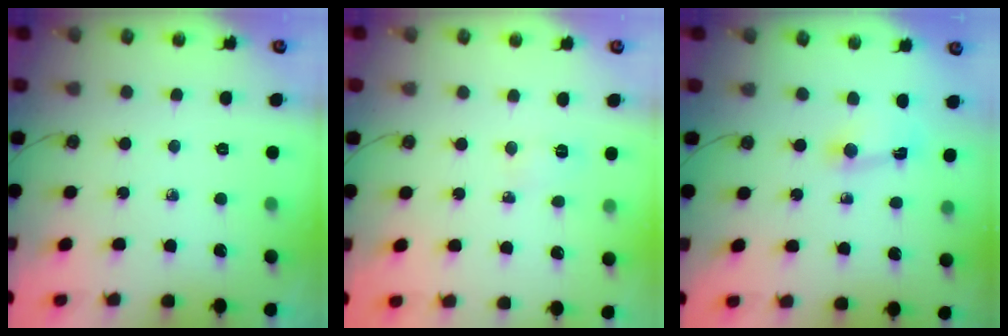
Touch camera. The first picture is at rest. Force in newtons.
{"total": 3.5, "press": 3.4, "slide": 0.4}
{"total": 1.8, "press": 1.8, "slide": 0.2}